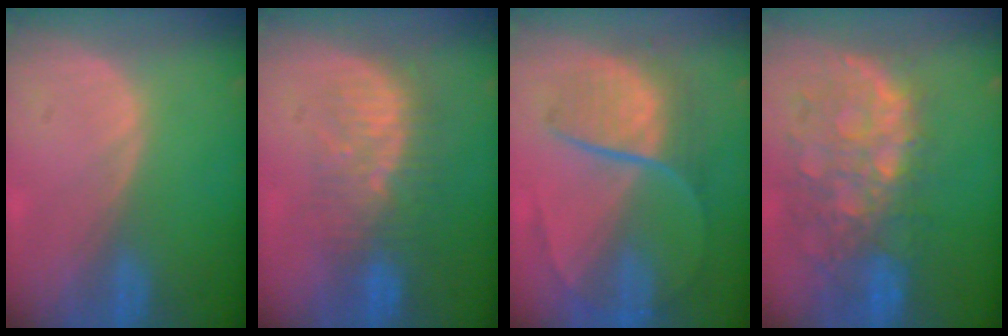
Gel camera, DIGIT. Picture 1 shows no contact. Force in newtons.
{"total": 8.3, "press": 7.8, "slide": 2.9}
{"total": 8.8, "press": 7.5, "slide": 4.6}
{"total": 11.2, "press": 9.7, "slide": 5.5}